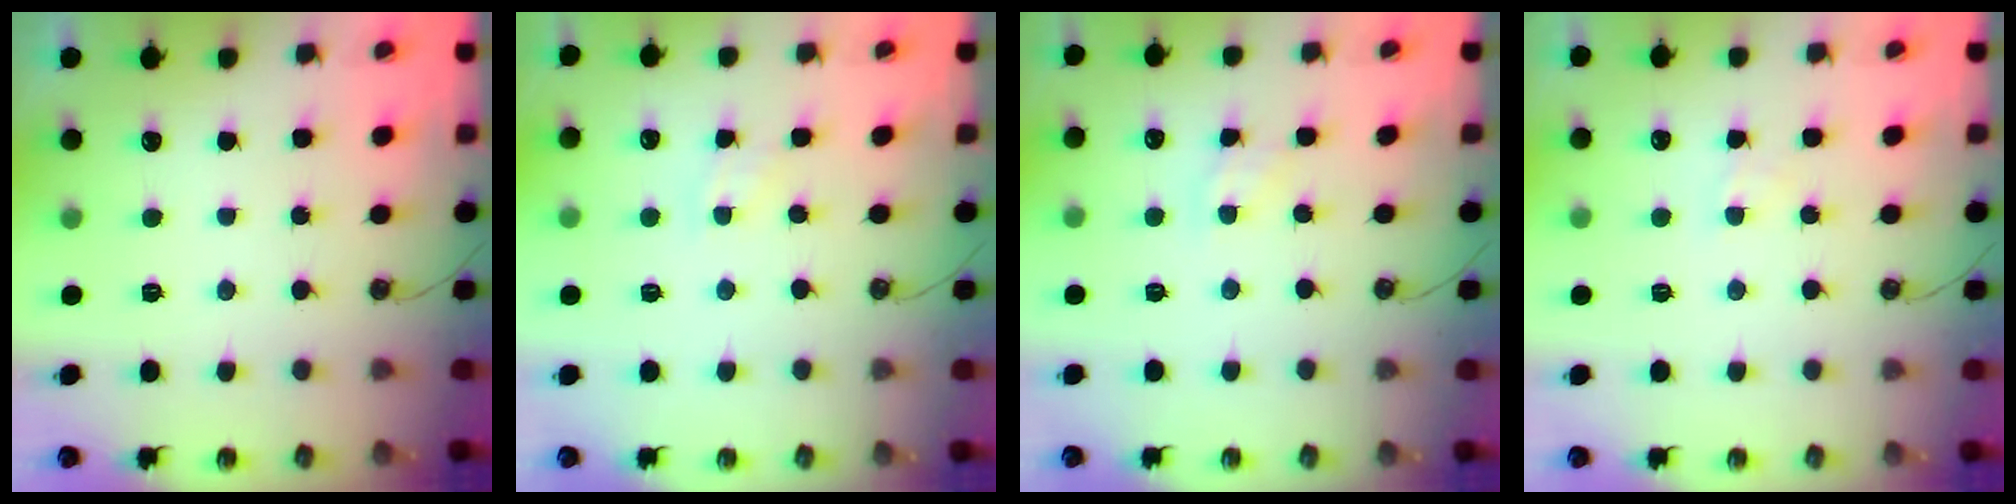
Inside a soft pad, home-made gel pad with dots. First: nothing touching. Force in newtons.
{"total": 2.9, "press": 2.9, "slide": 0.4}
{"total": 5.0, "press": 5.0, "slide": 0.7}
{"total": 4.0, "press": 4.0, "slide": 0.6}